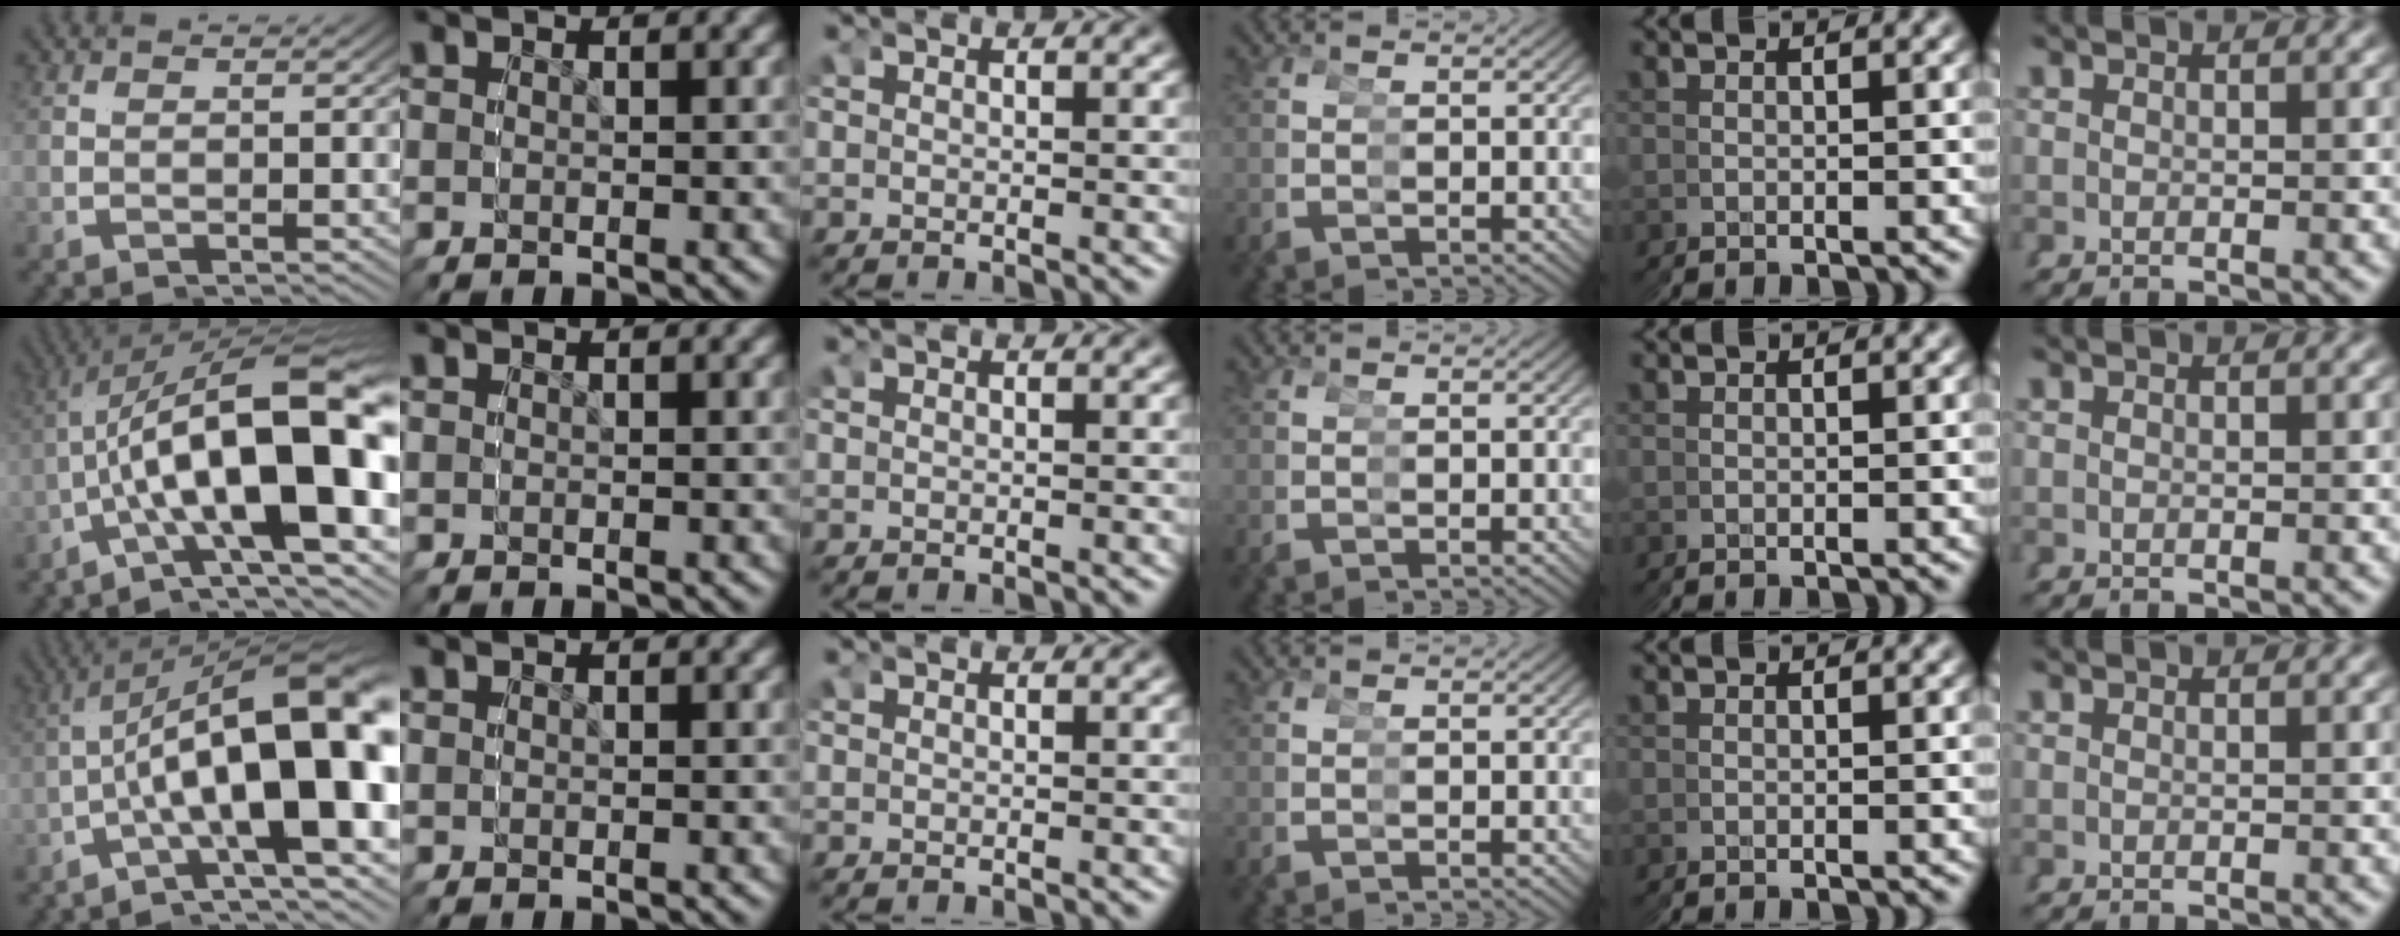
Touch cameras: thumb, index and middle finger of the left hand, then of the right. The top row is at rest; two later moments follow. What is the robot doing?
{"motion": "grasp_and_lifting", "object": "cubes"}